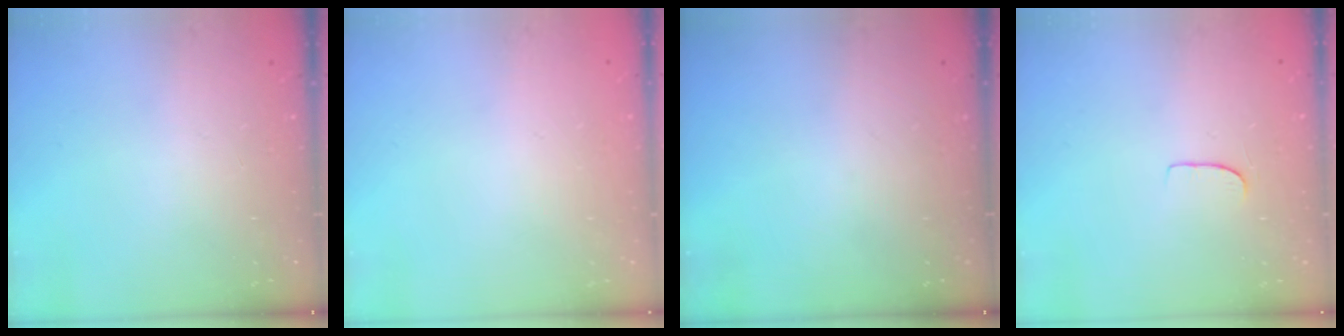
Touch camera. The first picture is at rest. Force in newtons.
{"total": 0.0}
{"total": 0.0}
{"total": 5.8, "press": 5.8, "slide": 0.3}